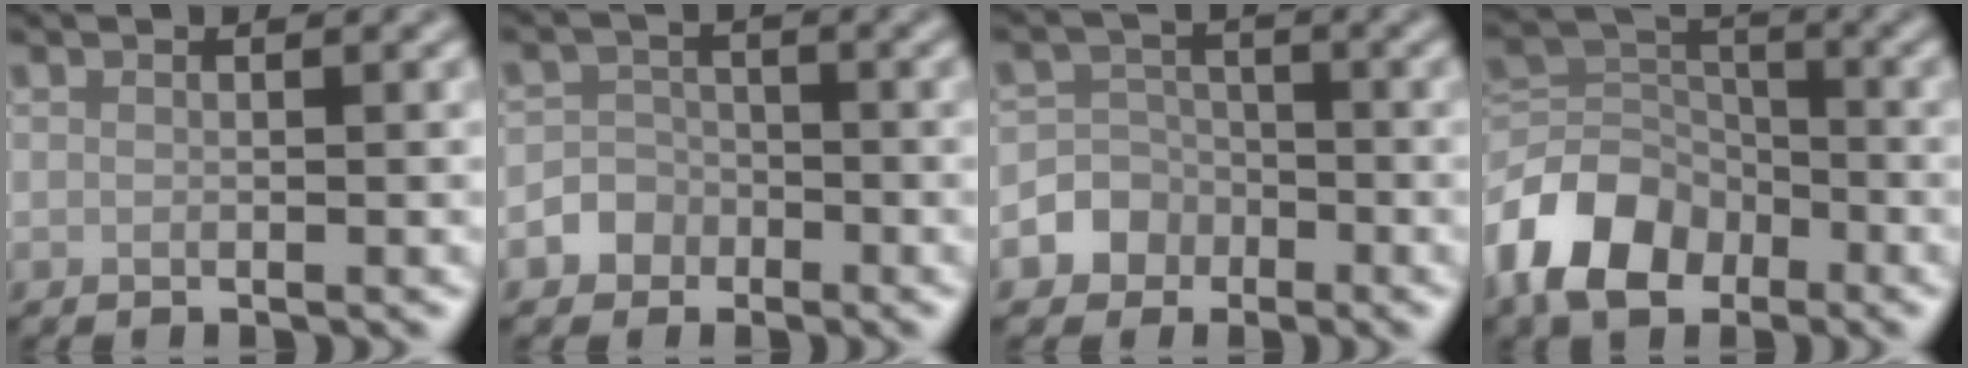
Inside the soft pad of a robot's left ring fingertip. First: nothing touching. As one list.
[{"total": 3.1, "force": [-1.6, 2.6, 0.4], "torque": [0.025, 0.002, -0.039]}, {"total": 4.2, "force": [-1.9, 3.7, 0.6], "torque": [0.018, 0.003, -0.056]}, {"total": 8.0, "force": [-4.5, 5.3, 4.1], "torque": [-0.080, -0.001, -0.103]}]